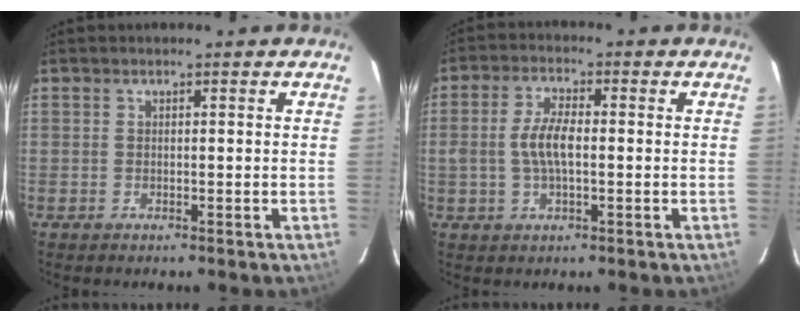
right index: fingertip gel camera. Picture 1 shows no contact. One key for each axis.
{"total": 6.0, "fx": -0.5, "fy": 2.4, "fz": 5.5, "tx": -0.111, "ty": 0.007, "tz": -0.008}